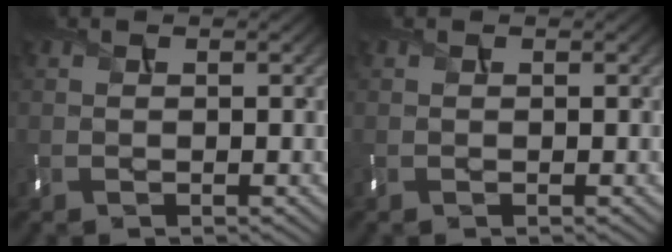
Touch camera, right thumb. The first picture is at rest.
{"total": 0.0}